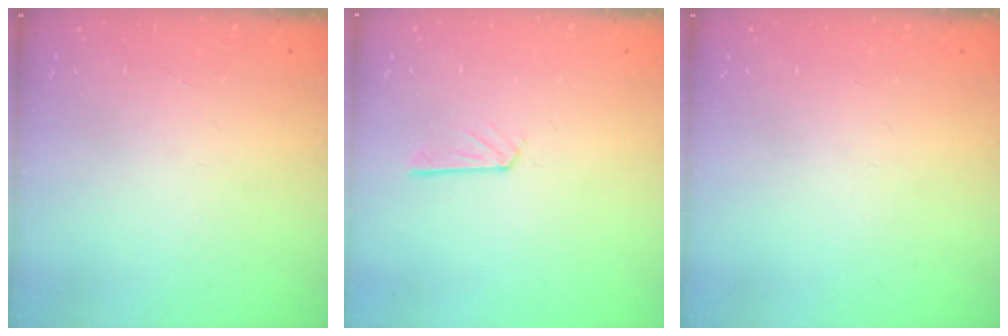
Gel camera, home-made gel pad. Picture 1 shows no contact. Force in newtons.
{"total": 4.5, "press": 4.5, "slide": 0.4}
{"total": 0.0}